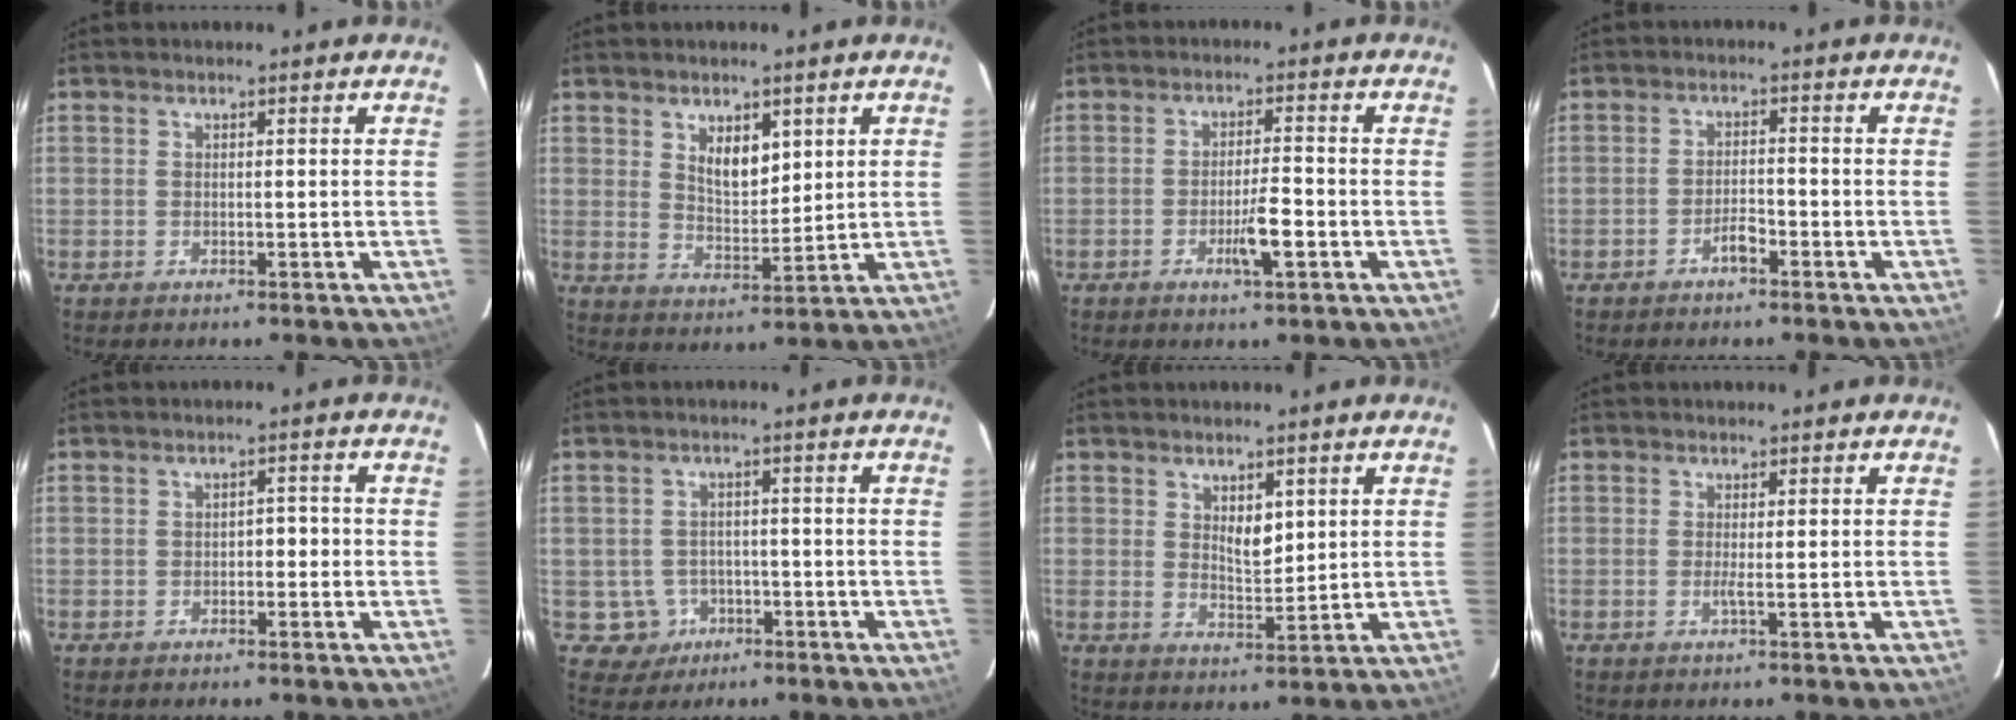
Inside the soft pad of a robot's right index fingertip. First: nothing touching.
{"total": 5.6, "force": [2.6, 2.7, 4.2], "torque": [-0.072, -0.005, 0.051]}
{"total": 4.5, "force": [-1.8, 0.4, 4.1], "torque": [-0.070, -0.003, -0.031]}
{"total": 2.4, "force": [-1.6, 0.6, 1.7], "torque": [-0.030, 0.003, -0.030]}
{"total": 1.9, "force": [-0.6, 1.1, 1.4], "torque": [-0.014, 0.010, -0.010]}
{"total": 4.5, "force": [-1.5, 4.3, -0.1], "torque": [0.007, 0.013, -0.017]}
{"total": 3.8, "force": [1.6, 1.7, 3.0], "torque": [-0.052, -0.005, 0.033]}
{"total": 0.8, "force": [-0.1, -0.3, 0.8], "torque": [-0.014, -0.001, -0.005]}